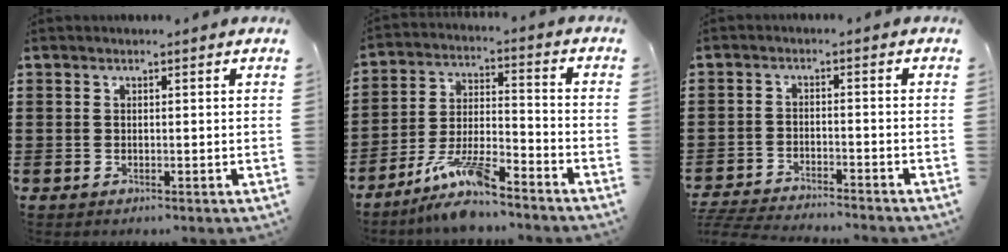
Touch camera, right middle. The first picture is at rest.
{"total": 9.4, "force": [-8.2, 1.3, 4.5], "torque": [-0.093, 0.010, -0.159]}
{"total": 4.1, "force": [-4.1, -0.1, 0.4], "torque": [-0.024, -0.007, -0.089]}